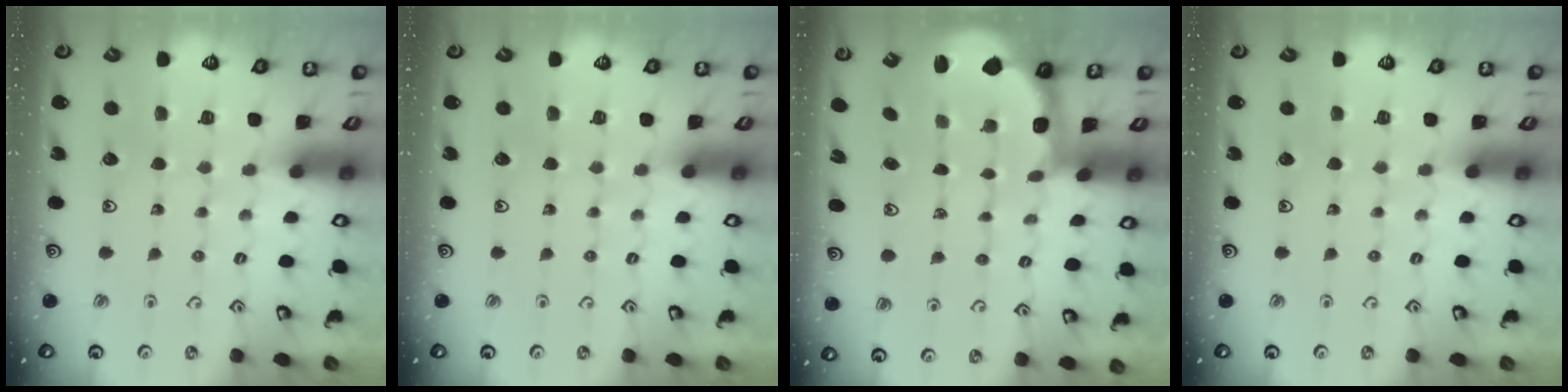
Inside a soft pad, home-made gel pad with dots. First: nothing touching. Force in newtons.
{"total": 0.0}
{"total": 2.5, "press": 1.3, "slide": 2.1}
{"total": 0.0}